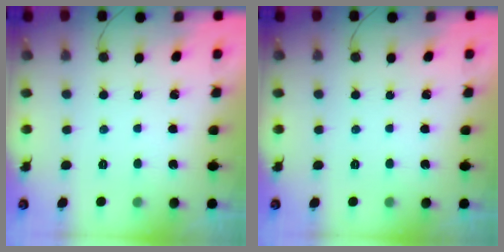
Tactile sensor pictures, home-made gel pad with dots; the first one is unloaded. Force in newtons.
{"total": 0.0}